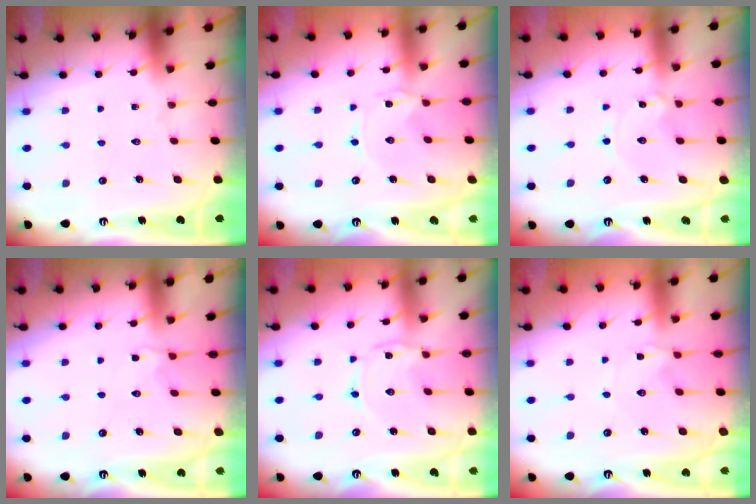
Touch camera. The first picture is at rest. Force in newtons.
{"total": 0.0}
{"total": 0.8, "press": 0.8, "slide": 0.1}
{"total": 2.2, "press": 1.7, "slide": 1.4}
{"total": 0.8, "press": 0.8, "slide": 0.2}
{"total": 1.5, "press": 1.4, "slide": 0.2}